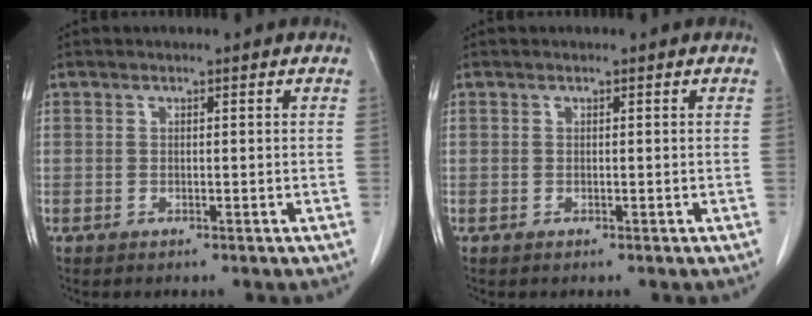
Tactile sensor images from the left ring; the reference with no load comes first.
{"total": 0.0}